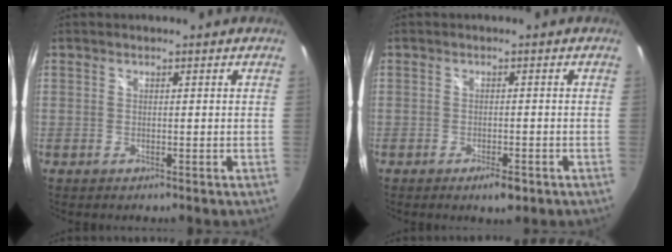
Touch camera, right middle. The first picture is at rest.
{"total": 3.3, "force": [-2.0, 1.2, 2.3], "torque": [-0.046, -0.007, -0.032]}